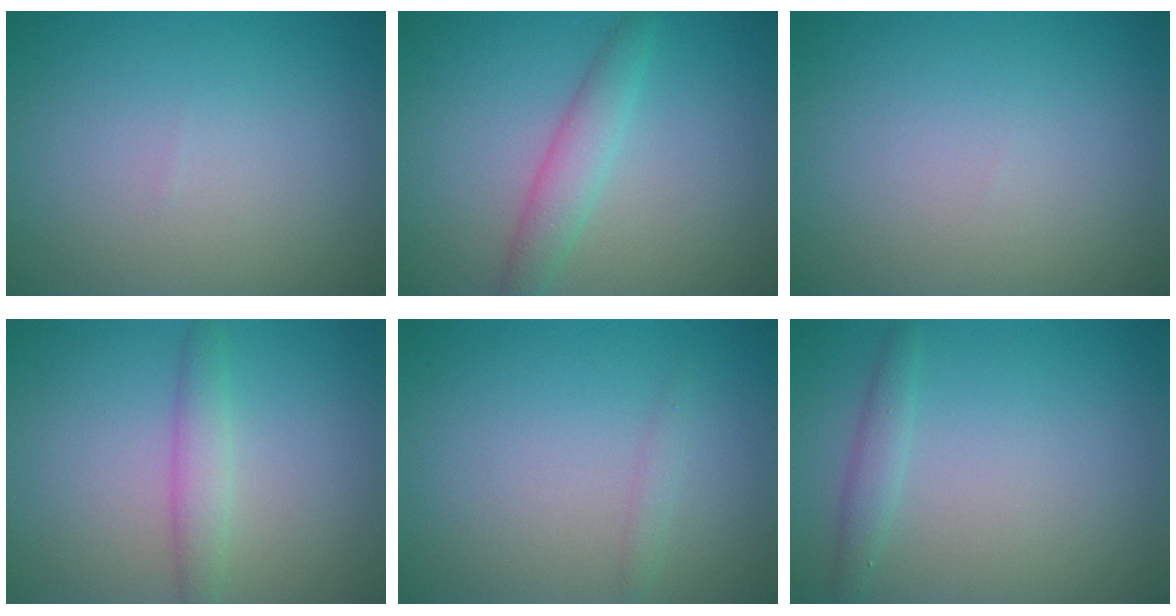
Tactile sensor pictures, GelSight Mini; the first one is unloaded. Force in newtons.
{"total": 2.7, "press": 2.7, "slide": 0.1}
{"total": 0.0}
{"total": 2.2, "press": 2.2, "slide": 0.0}
{"total": 0.8, "press": 0.8, "slide": 0.0}
{"total": 1.4, "press": 1.4, "slide": 0.0}